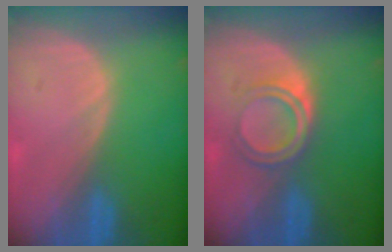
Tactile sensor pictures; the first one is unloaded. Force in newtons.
{"total": 4.2, "press": 4.1, "slide": 1.0}